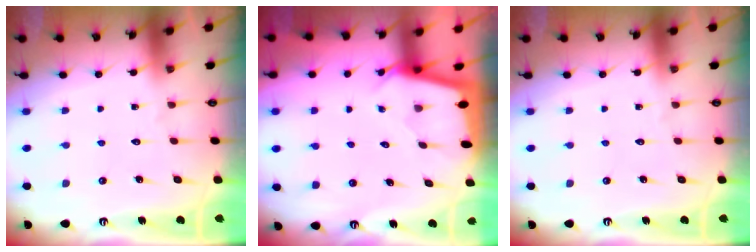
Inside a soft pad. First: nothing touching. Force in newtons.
{"total": 2.3, "press": 2.3, "slide": 0.2}
{"total": 0.0}